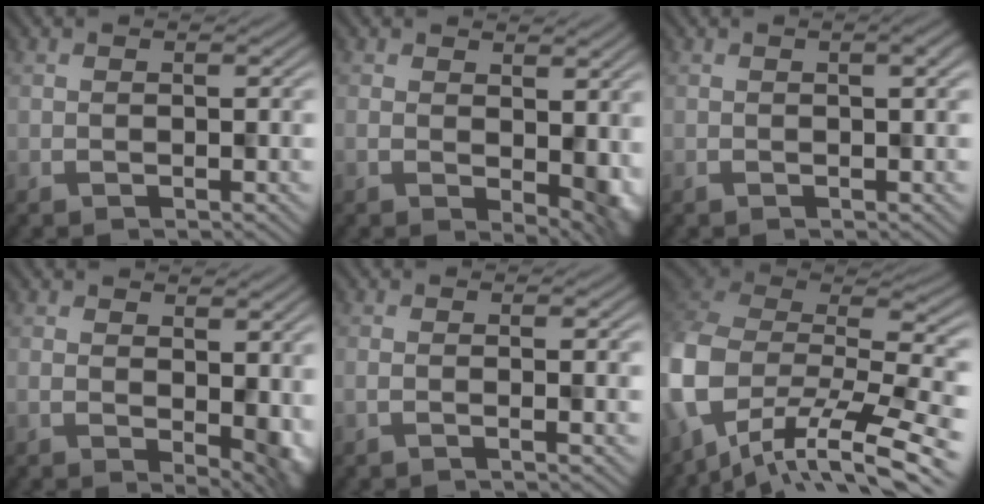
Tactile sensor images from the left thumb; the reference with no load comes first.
{"total": 4.5, "force": [-0.3, 2.2, 3.9], "torque": [-0.055, -0.015, 0.014]}
{"total": 1.4, "force": [0.2, 0.4, 1.3], "torque": [-0.014, 0.001, 0.000]}
{"total": 4.3, "force": [-0.3, 1.9, 3.9], "torque": [-0.055, -0.014, 0.013]}
{"total": 1.7, "force": [-0.3, 0.1, 1.6], "torque": [-0.016, 0.007, -0.023]}
{"total": 15.8, "force": [-7.5, 8.6, 10.9], "torque": [-0.281, -0.033, -0.122]}